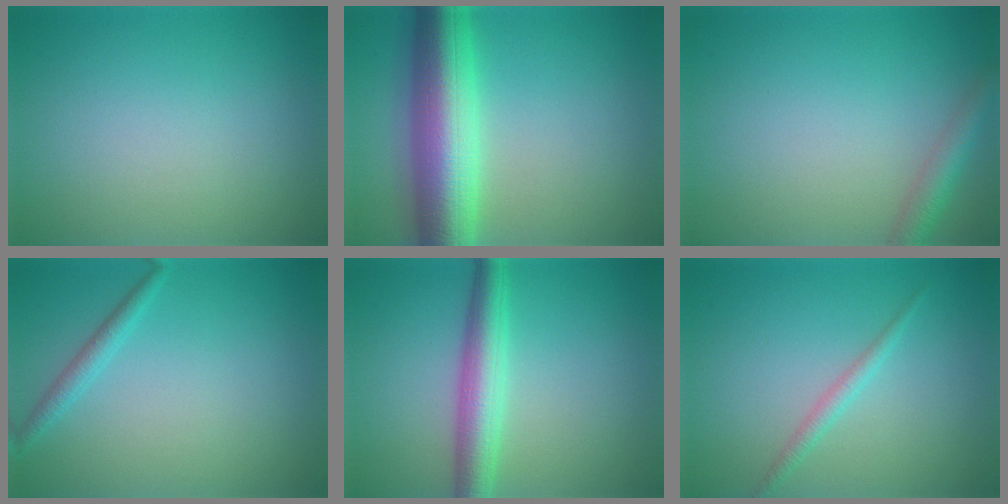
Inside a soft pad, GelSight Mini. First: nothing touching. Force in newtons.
{"total": 10.1, "press": 10.1, "slide": 0.2}
{"total": 2.5, "press": 2.5, "slide": 0.1}
{"total": 1.5, "press": 1.5, "slide": 0.0}
{"total": 4.6, "press": 4.6, "slide": 0.1}
{"total": 1.4, "press": 1.4, "slide": 0.0}